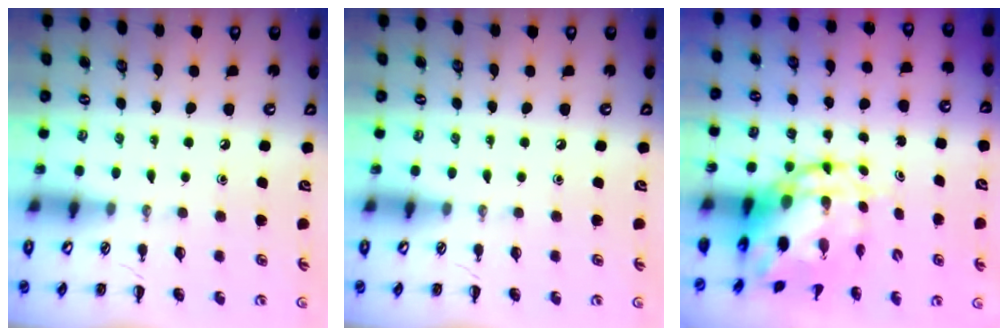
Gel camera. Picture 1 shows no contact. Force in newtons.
{"total": 0.0}
{"total": 10.0, "press": 9.7, "slide": 2.4}